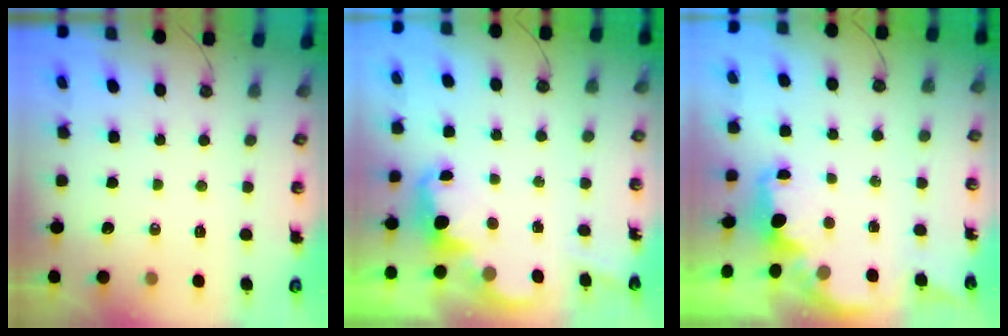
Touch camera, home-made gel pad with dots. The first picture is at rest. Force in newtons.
{"total": 2.5, "press": 2.4, "slide": 0.5}
{"total": 2.0, "press": 1.8, "slide": 0.7}